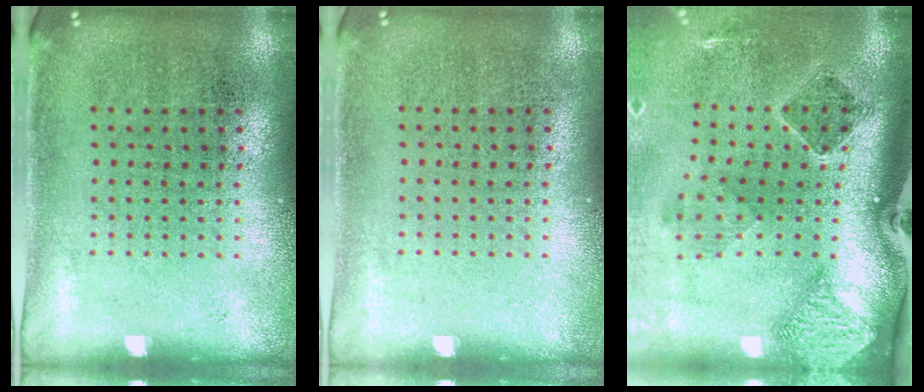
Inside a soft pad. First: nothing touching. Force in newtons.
{"total": 0.0}
{"total": 2.3, "press": 1.7, "slide": 1.5}